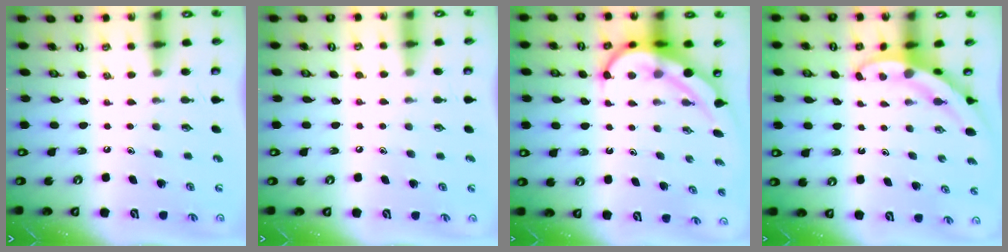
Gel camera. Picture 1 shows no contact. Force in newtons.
{"total": 3.4, "press": 3.2, "slide": 1.1}
{"total": 9.3, "press": 9.2, "slide": 0.9}
{"total": 3.2, "press": 3.1, "slide": 0.3}